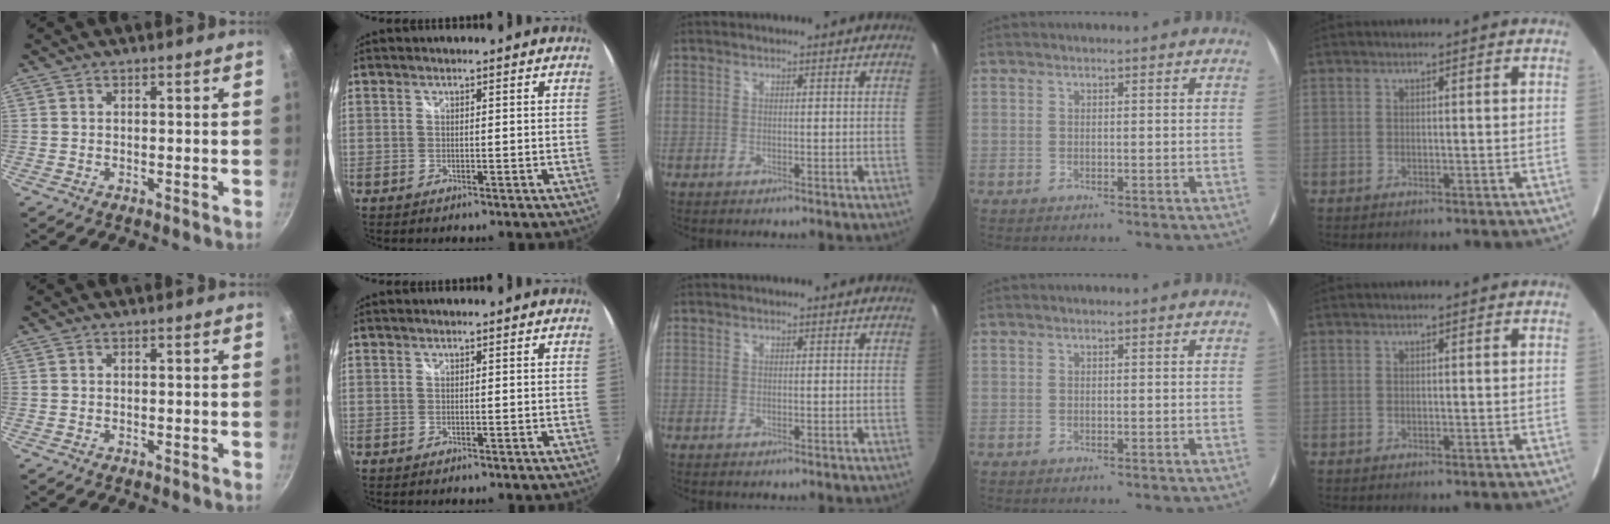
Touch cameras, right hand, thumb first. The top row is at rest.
{}